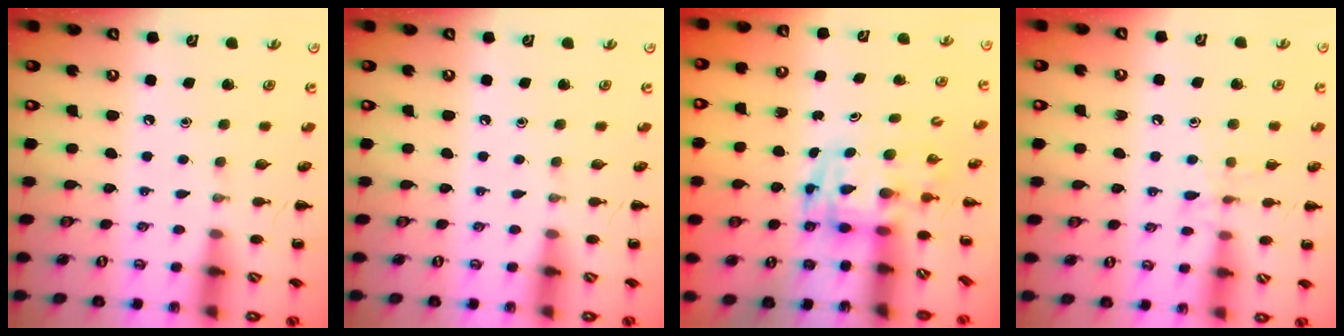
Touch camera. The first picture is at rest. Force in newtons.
{"total": 0.0}
{"total": 3.8, "press": 3.7, "slide": 0.7}
{"total": 7.4, "press": 7.3, "slide": 1.2}